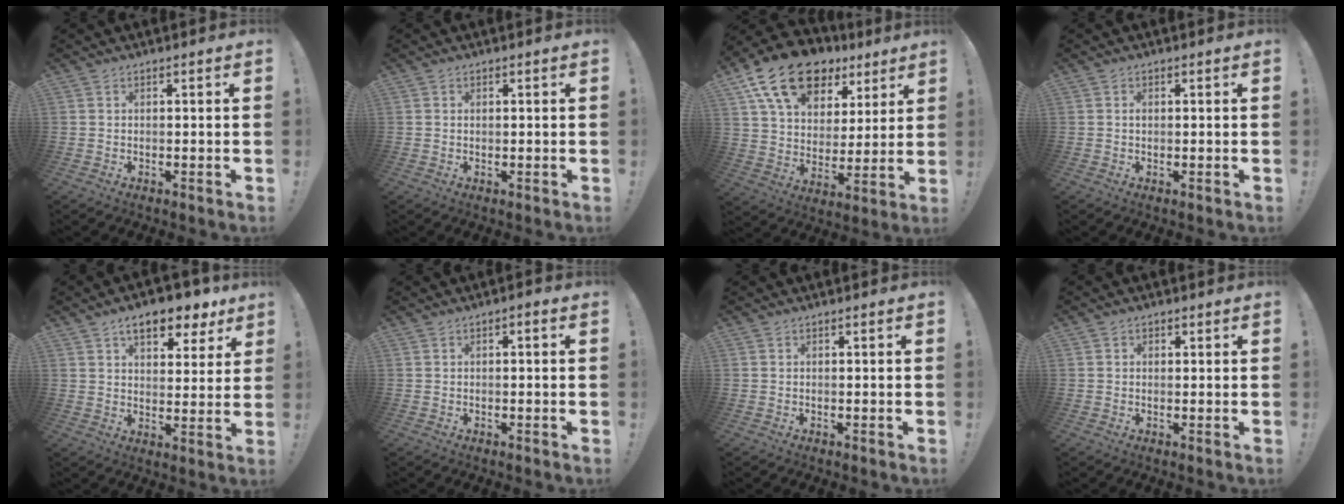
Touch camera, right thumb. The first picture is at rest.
{"total": 0.5, "force": [0.4, 0.2, 0.2], "torque": [0.004, -0.003, 0.007]}
{"total": 19.4, "force": [11.8, 11.5, 10.2], "torque": [-0.163, -0.065, 0.213]}
{"total": 0.0}
{"total": 11.0, "force": [7.0, 5.0, 6.9], "torque": [-0.090, -0.040, 0.120]}
{"total": 1.1, "force": [-0.8, 0.3, 0.8], "torque": [-0.013, 0.006, -0.014]}
{"total": 0.0}
{"total": 0.8, "force": [0.4, 0.7, 0.2], "torque": [0.003, -0.001, 0.007]}